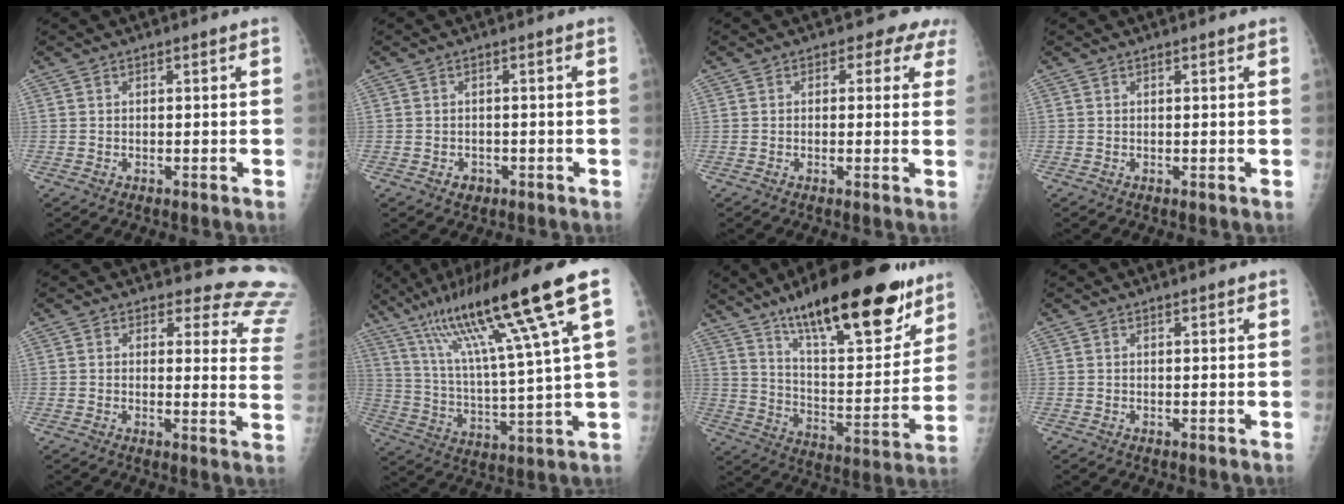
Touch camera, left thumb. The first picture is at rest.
{"total": 1.4, "force": [-0.5, 1.2, 0.5], "torque": [-0.002, 0.002, -0.004]}
{"total": 3.7, "force": [2.6, 2.5, 1.0], "torque": [0.021, -0.012, 0.012]}
{"total": 0.5, "force": [0.4, 0.0, 0.2], "torque": [-0.008, -0.003, 0.008]}
{"total": 14.3, "force": [13.9, 3.6, 0.7], "torque": [0.053, -0.145, 0.107]}
{"total": 21.6, "force": [11.7, 1.1, 18.1], "torque": [-0.309, -0.020, 0.198]}
{"total": 26.9, "force": [17.9, 8.1, 18.5], "torque": [-0.243, -0.070, 0.285]}
{"total": 0.8, "force": [0.7, 0.1, 0.3], "torque": [-0.005, -0.004, 0.011]}